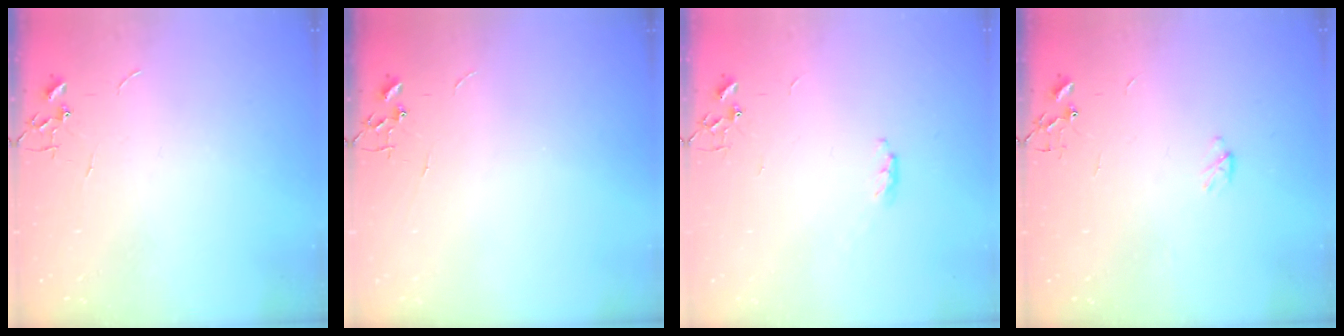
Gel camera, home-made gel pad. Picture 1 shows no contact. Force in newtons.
{"total": 0.0}
{"total": 3.4, "press": 3.4, "slide": 0.5}
{"total": 2.9, "press": 2.9, "slide": 0.4}